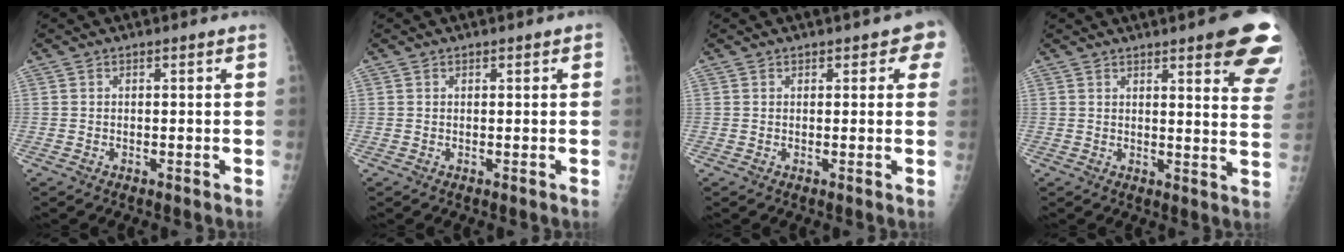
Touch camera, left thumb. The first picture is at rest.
{"total": 0.5, "force": [0.3, 0.3, 0.3], "torque": [0.008, 0.002, 0.000]}
{"total": 2.8, "force": [1.6, 1.7, 1.5], "torque": [0.018, -0.001, 0.012]}
{"total": 14.2, "force": [8.7, 3.1, 10.7], "torque": [-0.096, -0.041, 0.088]}